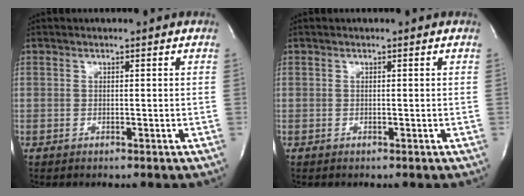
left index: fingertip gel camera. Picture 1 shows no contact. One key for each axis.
{"total": 0.0}